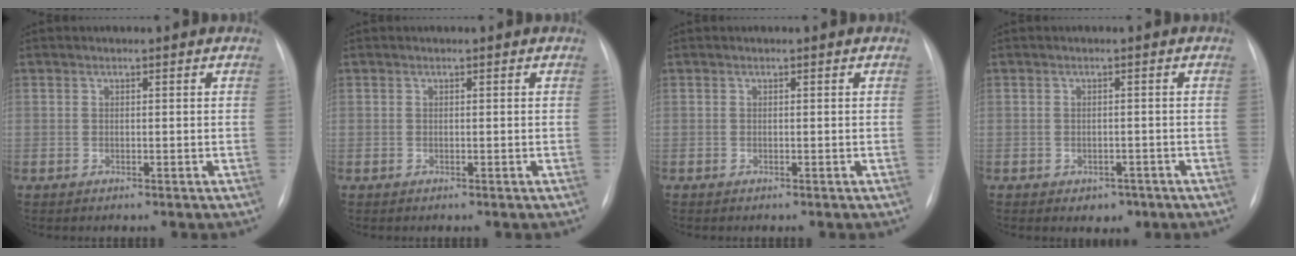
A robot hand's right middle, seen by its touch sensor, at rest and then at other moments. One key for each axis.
{"total": 0.0}
{"total": 0.0}
{"total": 2.5, "fx": -1.3, "fy": 1.9, "fz": 0.9, "tx": -0.006, "ty": 0.005, "tz": -0.009}